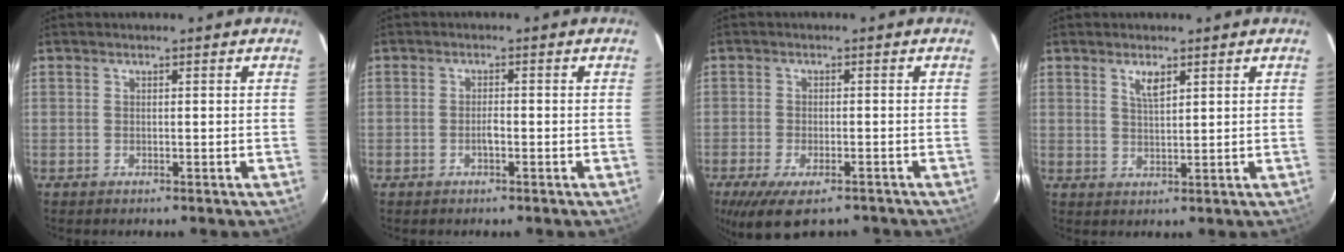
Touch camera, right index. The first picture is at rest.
{"total": 1.6, "force": [-0.7, 0.5, 1.4], "torque": [-0.028, 0.002, -0.013]}
{"total": 10.3, "force": [-7.3, 3.9, 6.2], "torque": [-0.139, -0.034, -0.119]}
{"total": 3.0, "force": [1.8, 1.0, 2.2], "torque": [-0.039, 0.000, 0.034]}